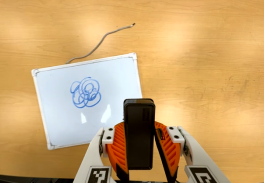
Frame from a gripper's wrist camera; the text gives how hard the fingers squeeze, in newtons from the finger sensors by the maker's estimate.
{"total": 5.0, "left": 4.4, "right": 5.6}